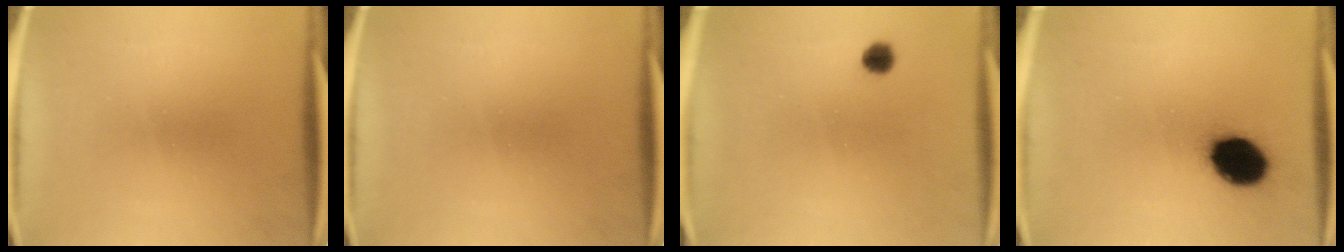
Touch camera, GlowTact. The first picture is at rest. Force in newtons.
{"total": 0.0}
{"total": 2.3}
{"total": 11.9}